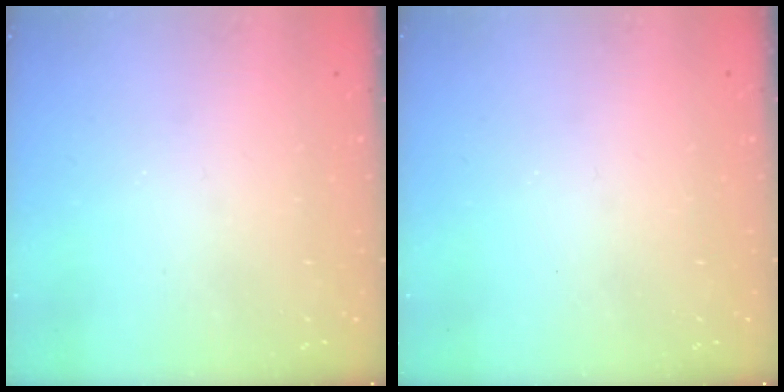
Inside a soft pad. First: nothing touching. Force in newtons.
{"total": 0.0}